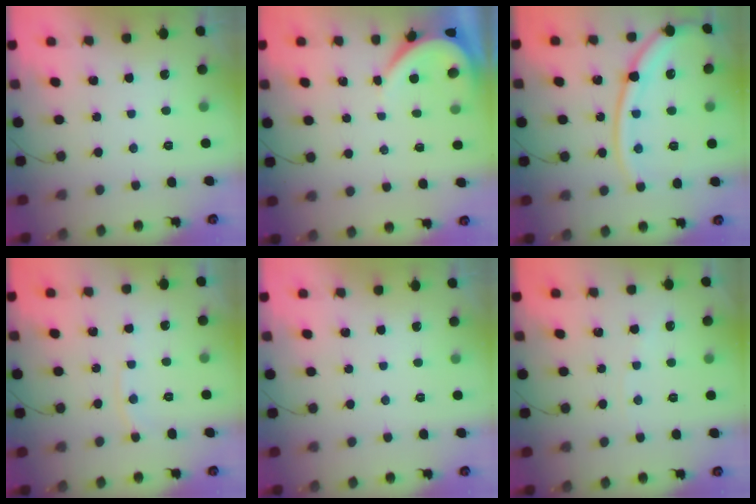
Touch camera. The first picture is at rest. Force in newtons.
{"total": 3.4, "press": 3.4, "slide": 0.5}
{"total": 15.6, "press": 15.5, "slide": 1.7}
{"total": 4.7, "press": 4.6, "slide": 0.5}
{"total": 0.0}
{"total": 2.7, "press": 2.7, "slide": 0.5}